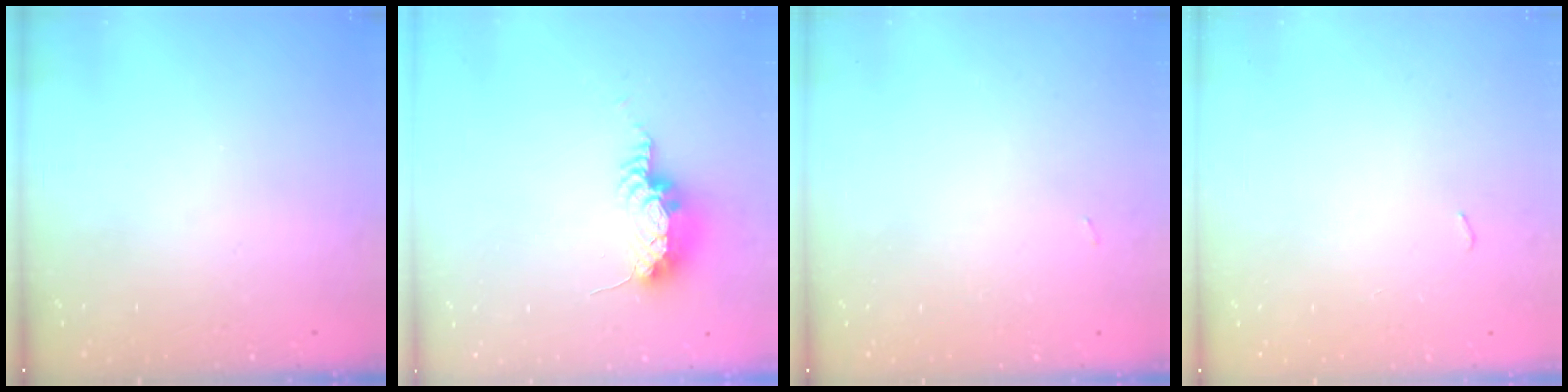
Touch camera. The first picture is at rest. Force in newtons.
{"total": 8.3, "press": 8.1, "slide": 1.9}
{"total": 11.6, "press": 2.7, "slide": 11.3}
{"total": 2.7, "press": 2.3, "slide": 1.4}